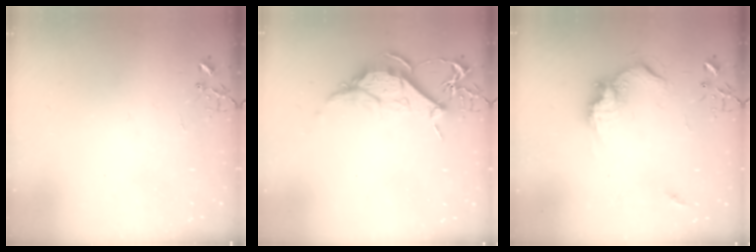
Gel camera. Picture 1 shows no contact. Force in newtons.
{"total": 13.0, "press": 13.0, "slide": 0.7}
{"total": 13.8, "press": 13.7, "slide": 1.1}